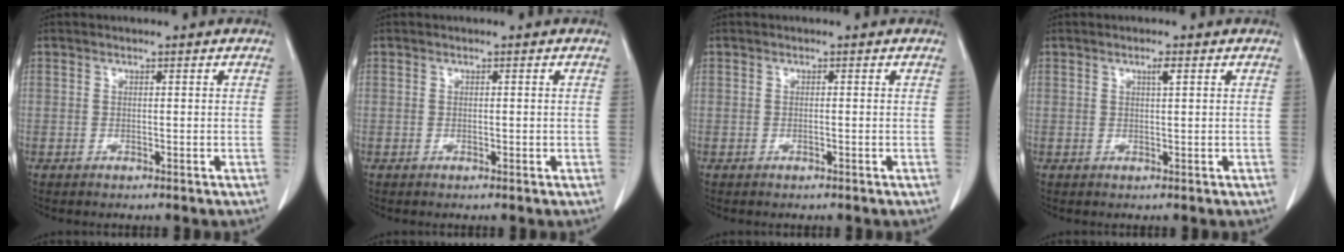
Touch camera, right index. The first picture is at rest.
{"total": 0.5, "force": [0.0, 0.2, 0.5], "torque": [-0.008, -0.001, 0.002]}
{"total": 0.0}
{"total": 1.3, "force": [0.7, 0.0, 1.2], "torque": [-0.021, -0.001, 0.011]}